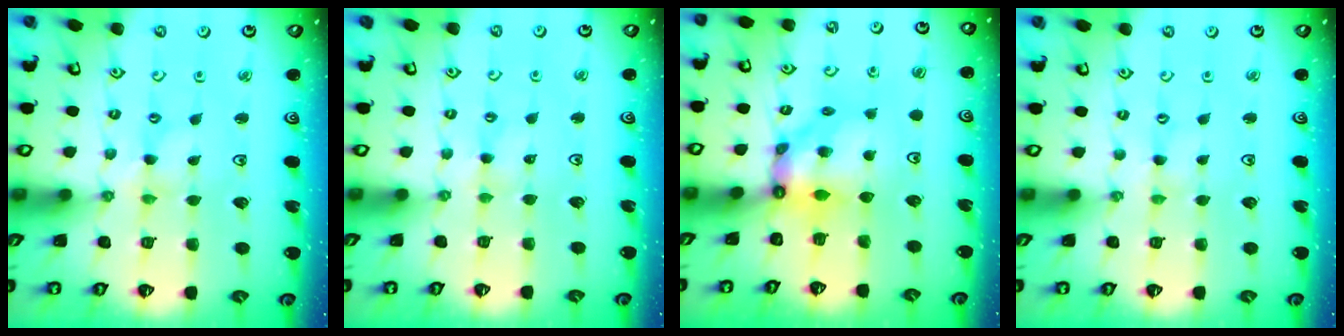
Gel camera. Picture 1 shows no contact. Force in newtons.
{"total": 1.7, "press": 1.6, "slide": 0.4}
{"total": 9.4, "press": 9.3, "slide": 1.1}
{"total": 0.0}